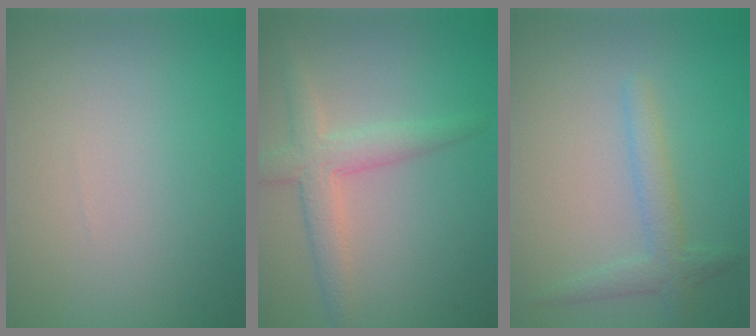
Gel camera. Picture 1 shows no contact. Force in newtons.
{"total": 3.6, "press": 3.6, "slide": 0.1}
{"total": 2.4, "press": 2.4, "slide": 0.2}